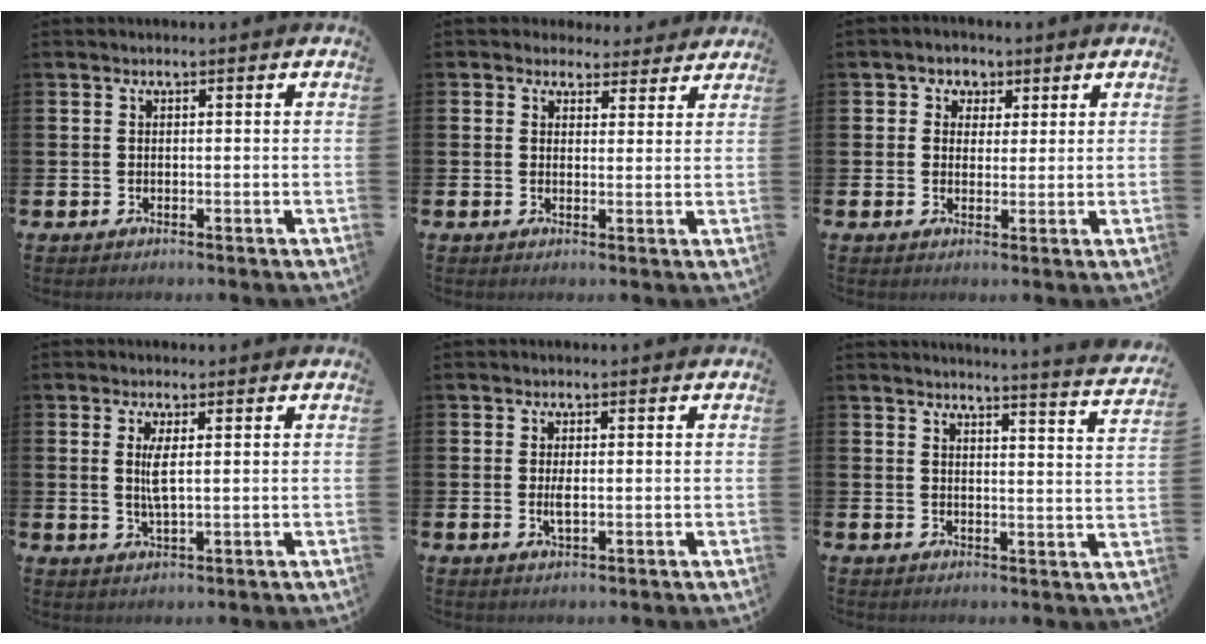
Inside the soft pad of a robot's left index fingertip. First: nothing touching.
{"total": 3.3, "force": [2.8, 1.7, -0.1], "torque": [0.005, -0.015, 0.047]}
{"total": 2.9, "force": [1.4, 2.5, -0.2], "torque": [0.005, 0.002, 0.020]}
{"total": 3.0, "force": [0.7, 0.6, 2.9], "torque": [-0.055, 0.001, 0.010]}
{"total": 1.9, "force": [0.0, 0.6, 1.8], "torque": [-0.031, -0.001, -0.001]}
{"total": 3.1, "force": [2.9, -0.9, 0.4], "torque": [-0.006, -0.034, 0.045]}